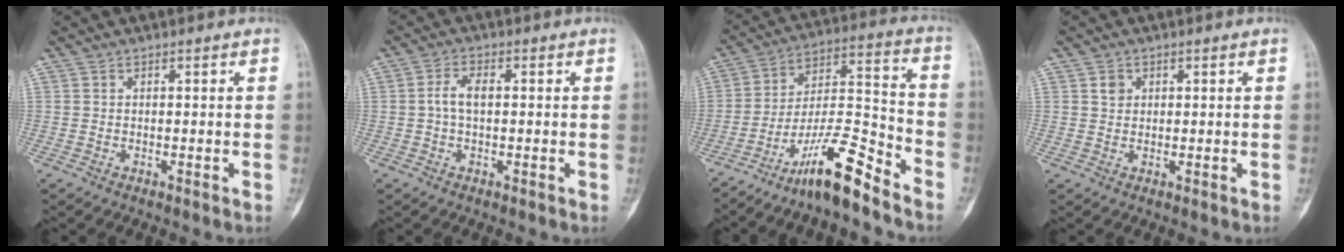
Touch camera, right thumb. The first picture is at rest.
{"total": 3.5, "force": [0.1, 1.8, 3.0], "torque": [-0.065, 0.011, -0.002]}
{"total": 13.8, "force": [-10.5, 2.1, 8.8], "torque": [-0.161, 0.092, -0.187]}
{"total": 1.8, "force": [0.7, 1.5, 0.7], "torque": [-0.002, -0.002, 0.011]}